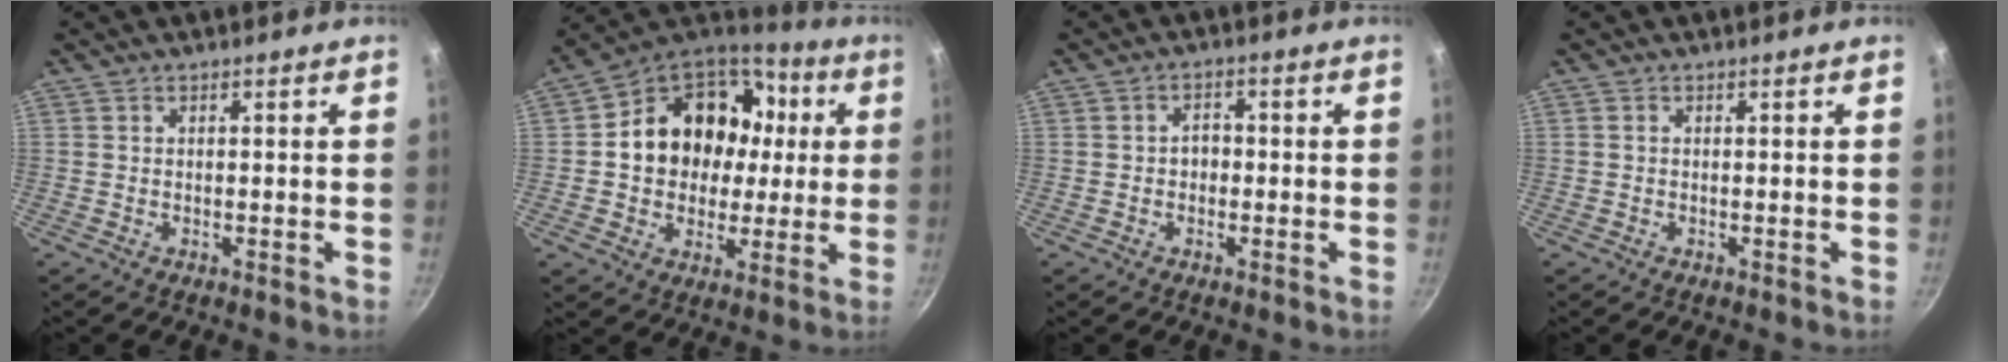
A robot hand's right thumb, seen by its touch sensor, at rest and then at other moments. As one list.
[{"total": 20.9, "force": [2.6, 17.1, 11.6], "torque": [-0.169, 0.036, 0.042]}, {"total": 2.8, "force": [-0.3, 2.2, 1.7], "torque": [-0.013, 0.009, -0.007]}, {"total": 0.0}]